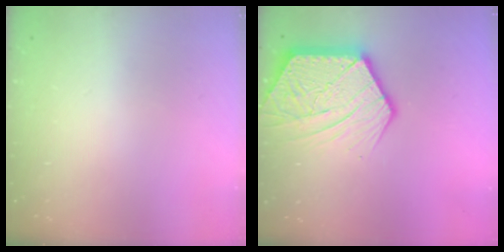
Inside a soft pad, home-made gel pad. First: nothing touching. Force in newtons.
{"total": 16.7, "press": 16.6, "slide": 1.5}